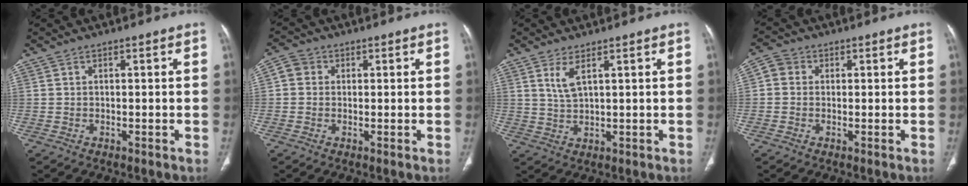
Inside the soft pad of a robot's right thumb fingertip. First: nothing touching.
{"total": 3.3, "force": [0.5, 3.0, 1.3], "torque": [-0.013, 0.009, 0.004]}
{"total": 3.6, "force": [1.8, 0.9, 2.9], "torque": [-0.066, -0.014, 0.045]}
{"total": 3.5, "force": [0.4, 3.2, 1.4], "torque": [-0.018, 0.009, 0.000]}